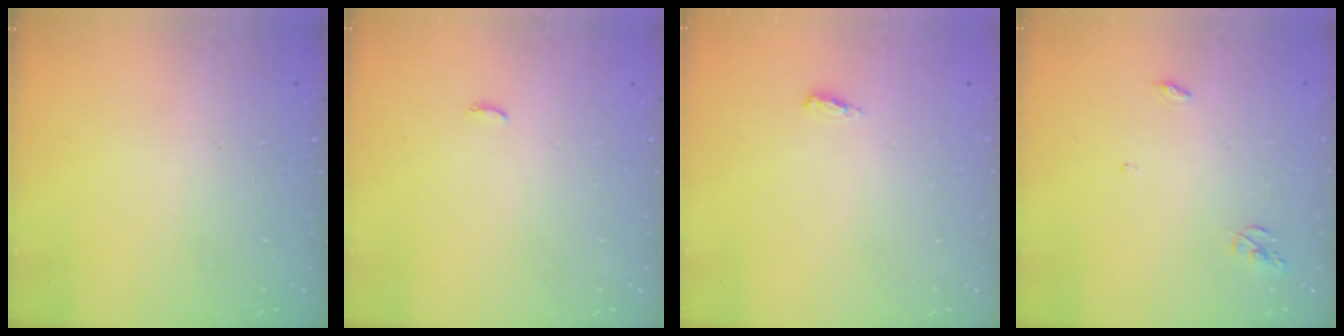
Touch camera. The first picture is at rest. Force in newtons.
{"total": 5.6, "press": 3.4, "slide": 4.4}
{"total": 2.7, "press": 2.5, "slide": 1.0}
{"total": 3.7, "press": 3.7, "slide": 0.1}